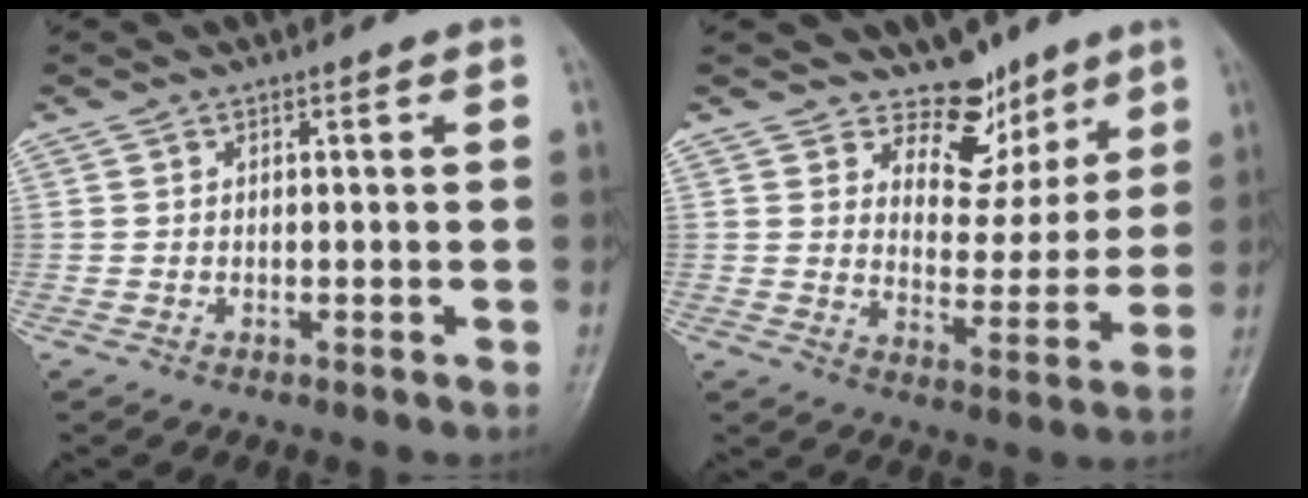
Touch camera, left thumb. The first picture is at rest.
{"total": 9.2, "force": [6.8, 5.7, 2.3], "torque": [0.011, -0.045, 0.113]}